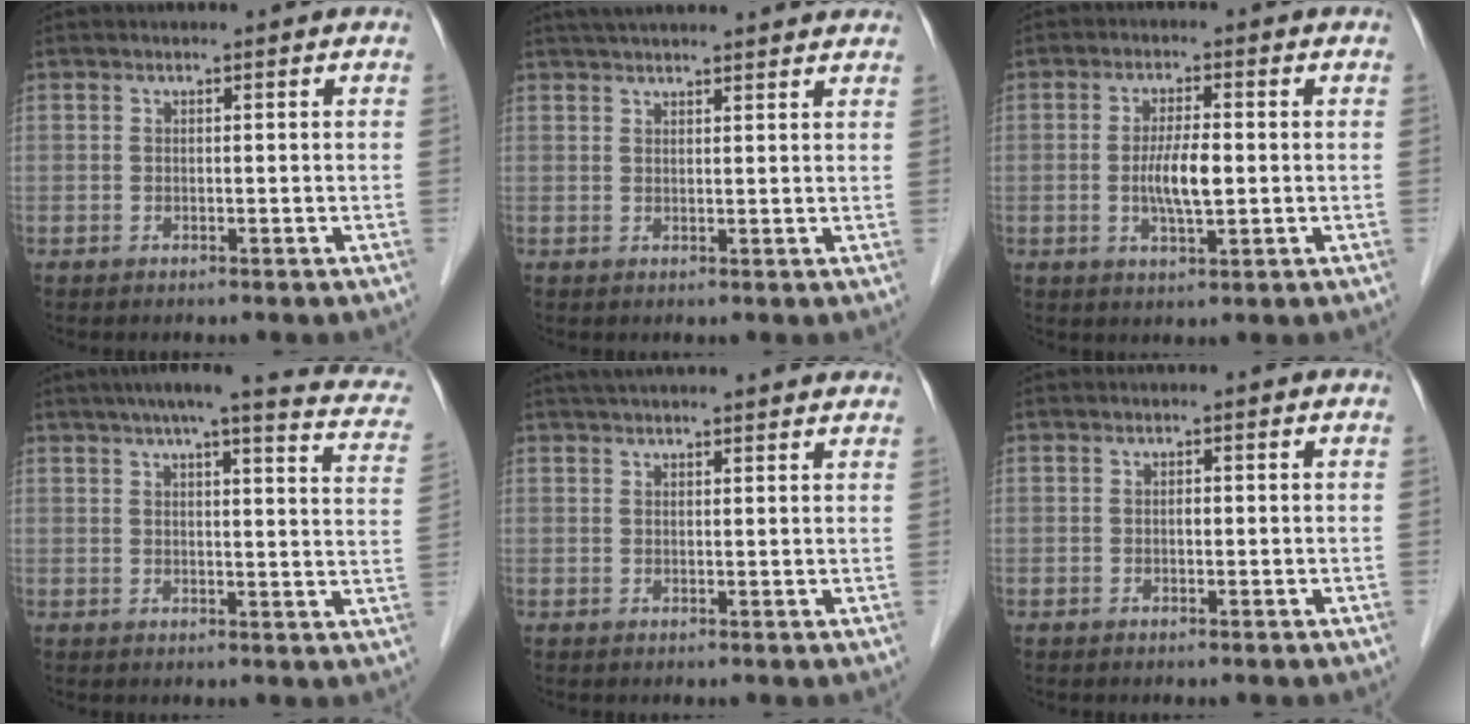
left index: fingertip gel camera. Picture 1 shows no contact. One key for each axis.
{"total": 14.1, "fx": 12.9, "fy": 1.3, "fz": 5.7, "tx": -0.085, "ty": 0.042, "tz": 0.168}
{"total": 5.3, "fx": -0.5, "fy": 1.1, "fz": 5.2, "tx": -0.105, "ty": -0.005, "tz": -0.008}
{"total": 19.1, "fx": 14.8, "fy": 2.6, "fz": 11.8, "tx": -0.160, "ty": 0.018, "tz": 0.163}
{"total": 13.2, "fx": 12.0, "fy": 1.2, "fz": 5.3, "tx": -0.078, "ty": 0.039, "tz": 0.155}
{"total": 0.6, "fx": -0.1, "fy": 0.3, "fz": 0.5, "tx": -0.010, "ty": 0.000, "tz": -0.001}